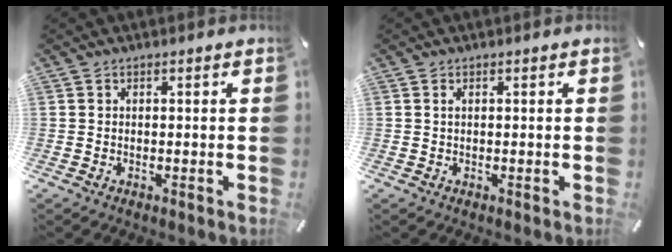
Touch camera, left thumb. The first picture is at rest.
{"total": 0.6, "force": [0.1, 0.1, 0.6], "torque": [-0.012, -0.002, 0.002]}